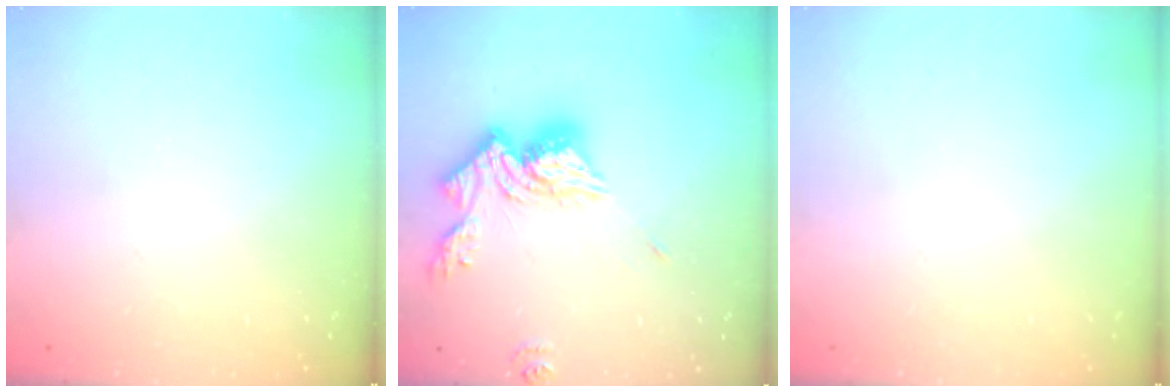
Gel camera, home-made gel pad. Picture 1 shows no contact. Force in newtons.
{"total": 14.4, "press": 14.4, "slide": 1.5}
{"total": 0.0}